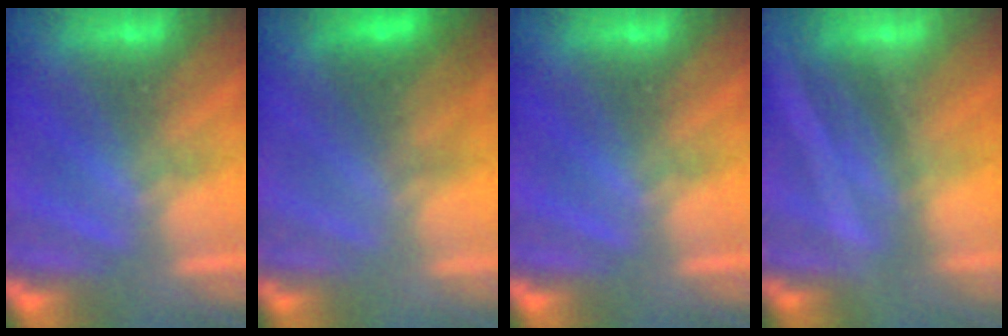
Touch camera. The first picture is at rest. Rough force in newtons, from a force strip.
{"total": 2.8}
{"total": 0.0}
{"total": 2.0}